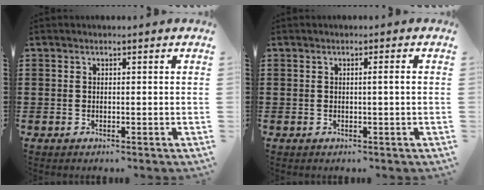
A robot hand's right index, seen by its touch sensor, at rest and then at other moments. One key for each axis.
{"total": 1.2, "fx": -0.1, "fy": -0.2, "fz": 1.2, "tx": -0.020, "ty": -0.002, "tz": -0.003}